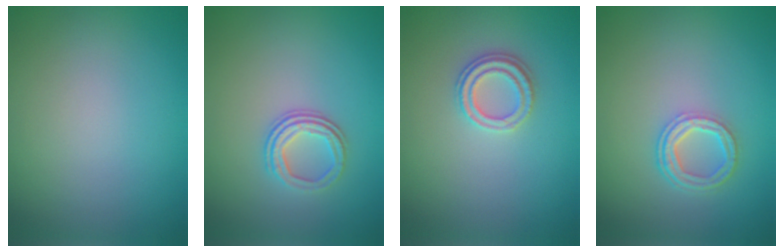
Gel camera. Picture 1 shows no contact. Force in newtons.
{"total": 2.9, "press": 2.3, "slide": 1.7}
{"total": 2.3, "press": 2.2, "slide": 0.8}
{"total": 3.6, "press": 2.8, "slide": 2.3}